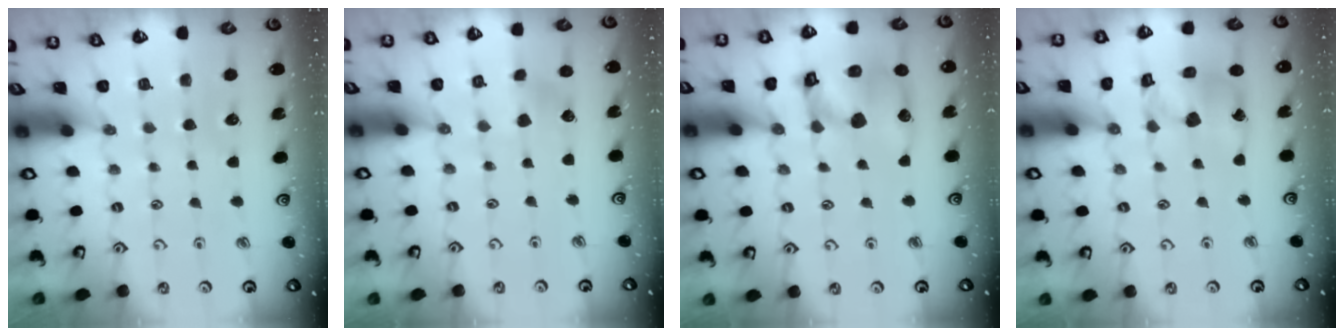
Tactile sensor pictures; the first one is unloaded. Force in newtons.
{"total": 2.5, "press": 2.4, "slide": 0.6}
{"total": 14.8, "press": 14.7, "slide": 1.7}
{"total": 12.5, "press": 12.4, "slide": 1.6}